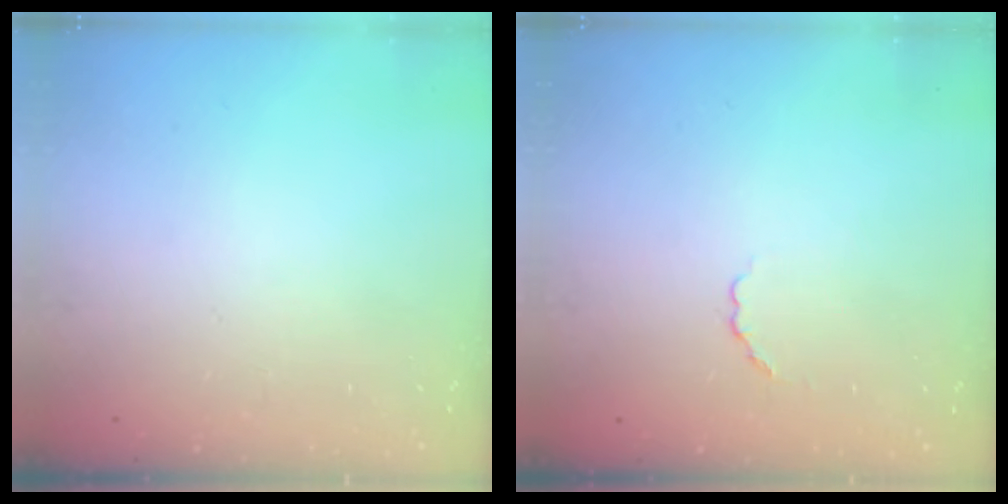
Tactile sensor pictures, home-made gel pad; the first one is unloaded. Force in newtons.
{"total": 2.4, "press": 2.2, "slide": 1.0}